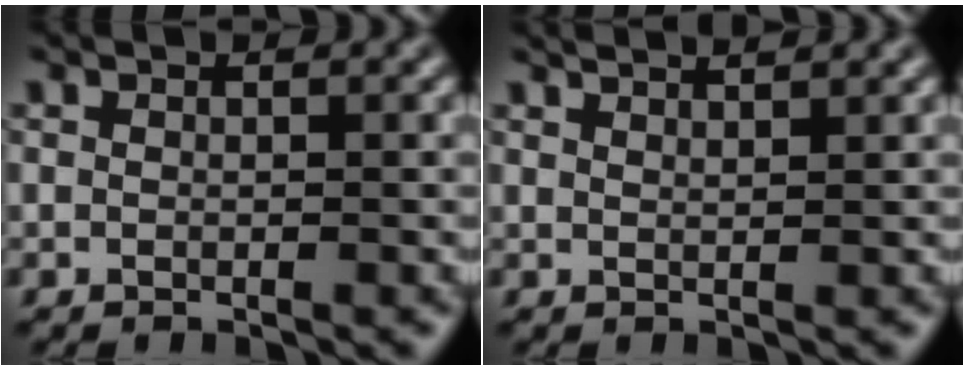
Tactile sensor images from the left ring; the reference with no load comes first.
{"total": 3.1, "force": [2.6, 0.8, 1.4], "torque": [-0.007, 0.027, 0.015]}